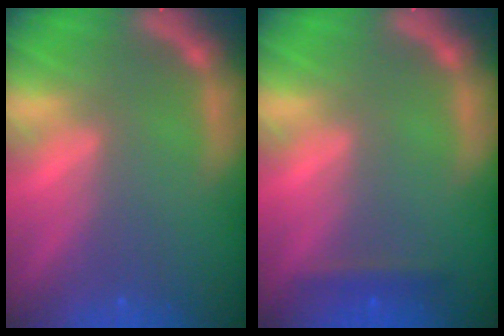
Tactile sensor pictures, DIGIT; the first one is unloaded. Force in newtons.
{"total": 1.4}